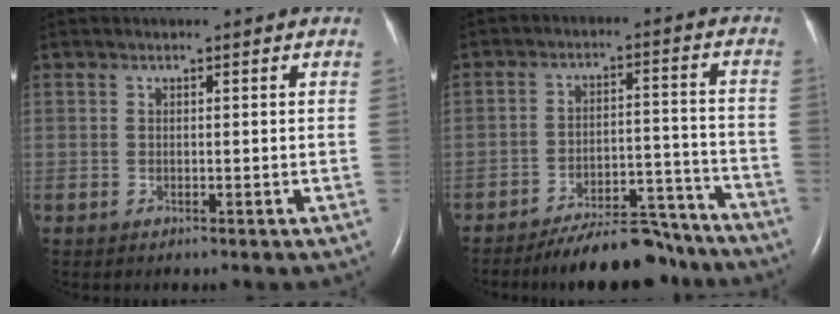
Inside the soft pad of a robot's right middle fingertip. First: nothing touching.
{"total": 12.0, "force": [-10.9, 2.9, 4.0], "torque": [-0.046, 0.028, -0.167]}